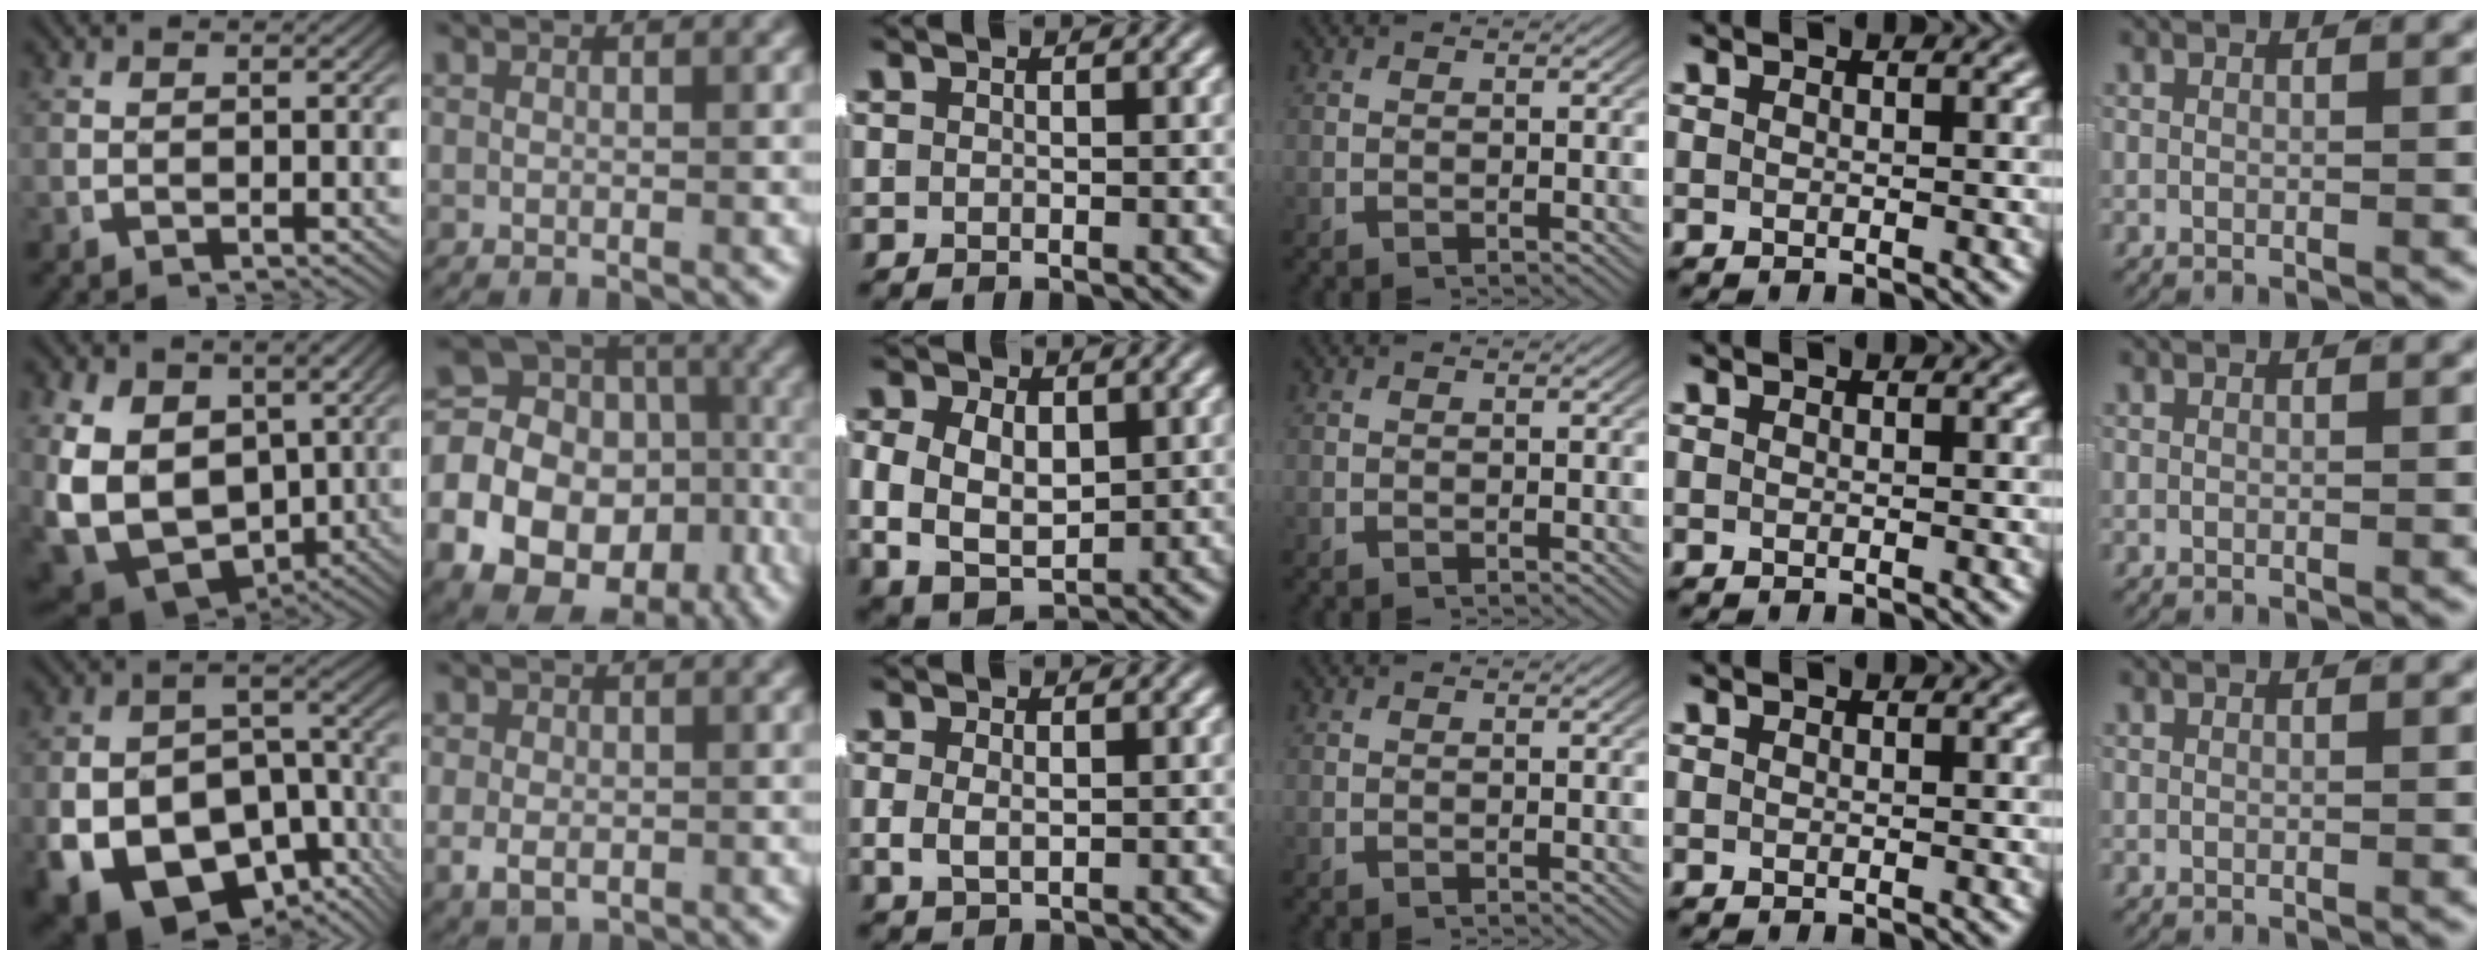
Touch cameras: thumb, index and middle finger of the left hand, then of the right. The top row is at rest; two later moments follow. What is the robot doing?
{"motion": "lift_and_place", "object": "shirt"}